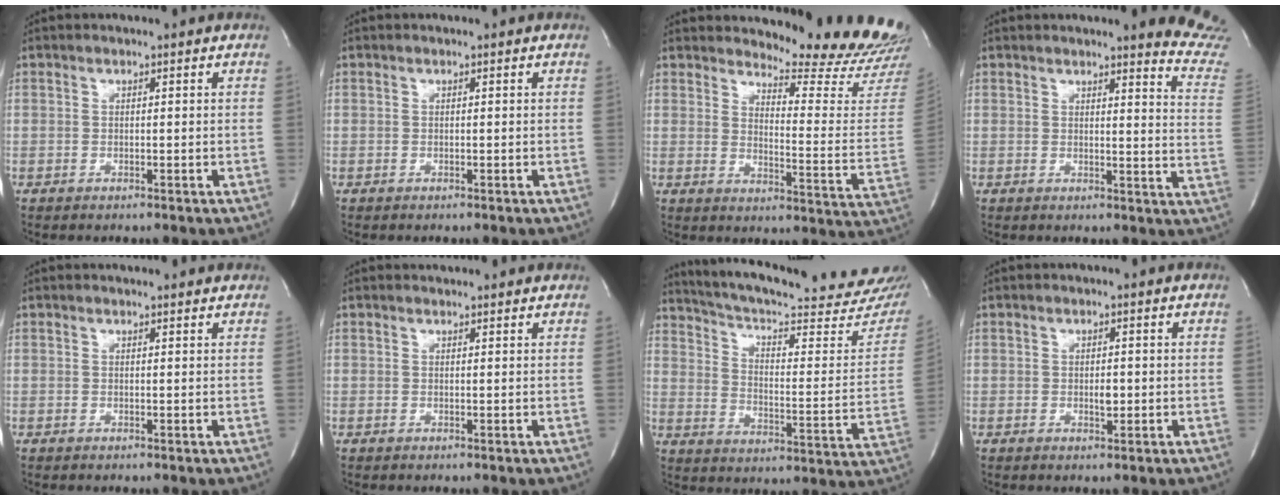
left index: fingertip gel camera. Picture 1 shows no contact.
{"total": 0.0}
{"total": 15.5, "force": [15.2, -0.2, 2.7], "torque": [-0.038, -0.146, 0.170]}
{"total": 10.7, "force": [10.4, -0.9, 2.2], "torque": [-0.009, -0.126, 0.078]}
{"total": 2.8, "force": [2.7, 1.0, 0.3], "torque": [-0.004, 0.006, 0.017]}
{"total": 2.3, "force": [2.1, 0.8, 0.0], "torque": [-0.004, 0.011, 0.016]}
{"total": 27.5, "force": [25.2, 2.9, 10.6], "torque": [-0.168, -0.092, 0.321]}
{"total": 1.4, "force": [-0.8, 0.6, 1.0], "torque": [-0.014, -0.010, -0.012]}